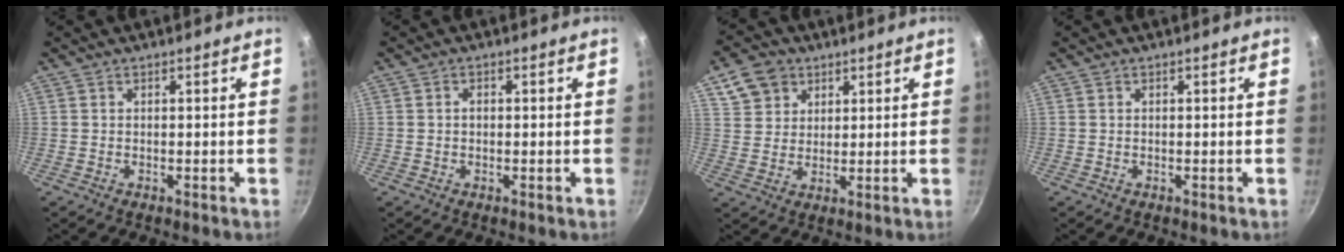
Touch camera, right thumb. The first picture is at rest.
{"total": 1.3, "force": [0.0, 1.0, 0.9], "torque": [-0.014, 0.005, -0.002]}
{"total": 9.4, "force": [4.9, 7.2, 3.4], "torque": [-0.040, 0.004, 0.087]}
{"total": 0.0}